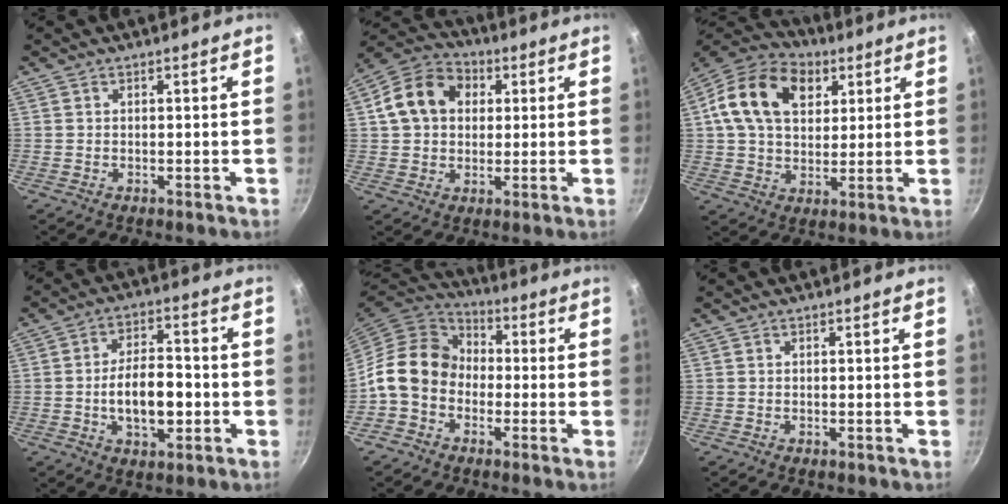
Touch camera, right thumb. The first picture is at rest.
{"total": 12.7, "force": [2.8, 10.0, 7.2], "torque": [-0.103, 0.019, 0.030]}
{"total": 18.0, "force": [6.1, 12.5, 11.5], "torque": [-0.182, 0.005, 0.094]}
{"total": 10.8, "force": [-2.0, 5.7, 9.0], "torque": [-0.133, 0.020, -0.032]}
{"total": 12.8, "force": [-1.8, 10.5, 7.1], "torque": [-0.089, 0.036, -0.055]}
{"total": 0.0}